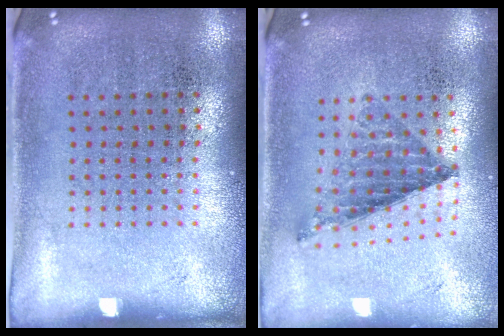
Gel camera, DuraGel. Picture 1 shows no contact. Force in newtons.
{"total": 0.7, "press": 0.7, "slide": 0.0}